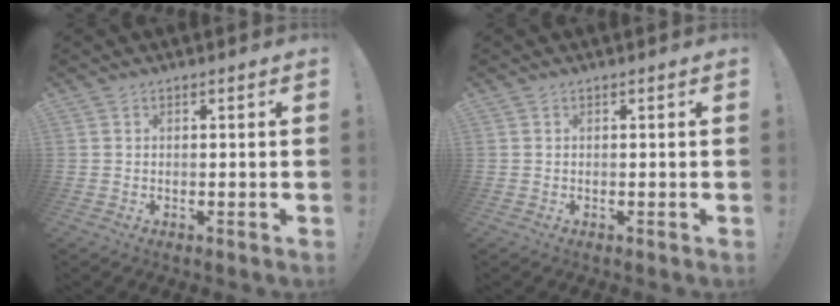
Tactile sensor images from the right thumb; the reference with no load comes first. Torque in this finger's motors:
{"motor_torque": [-0.16, 0.30, 0.23, -0.01, -0.11]}